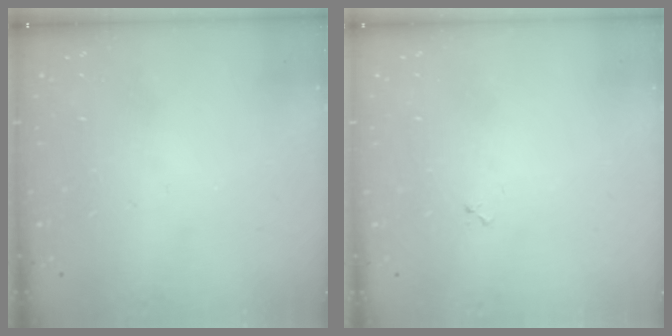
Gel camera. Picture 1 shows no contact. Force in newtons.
{"total": 3.4, "press": 3.4, "slide": 0.4}